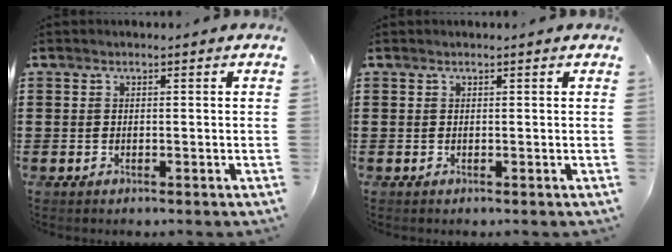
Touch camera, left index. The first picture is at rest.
{"total": 0.0}